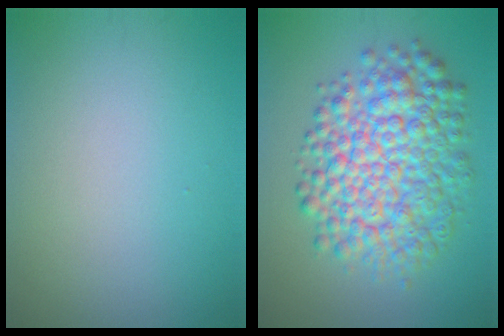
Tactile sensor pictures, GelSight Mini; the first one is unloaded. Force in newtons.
{"total": 9.0, "press": 9.0, "slide": 0.1}